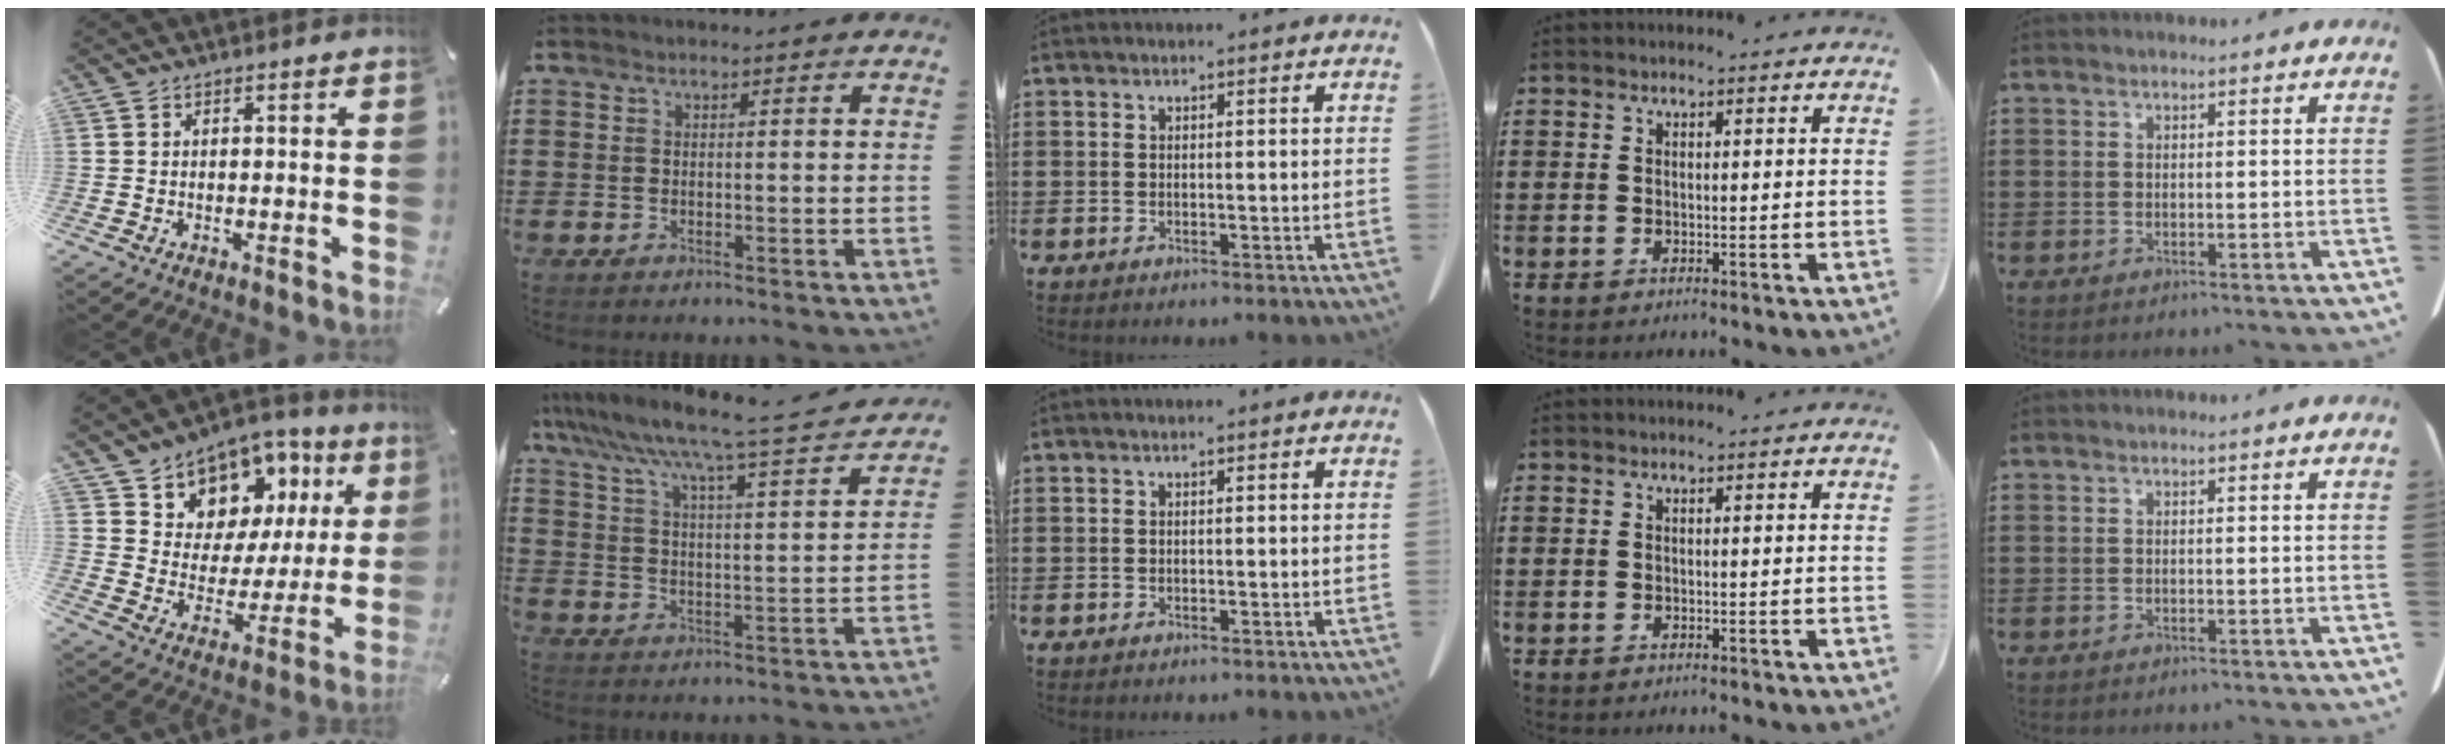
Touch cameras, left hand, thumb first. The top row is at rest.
{"thumb": {"total": 9.9, "force": [6.7, 7.2, 0.7], "torque": [-0.024, -0.079, 0.122]}, "index": {"total": 6.2, "force": [5.5, -0.7, 2.9], "torque": [-0.083, -0.053, 0.082]}}